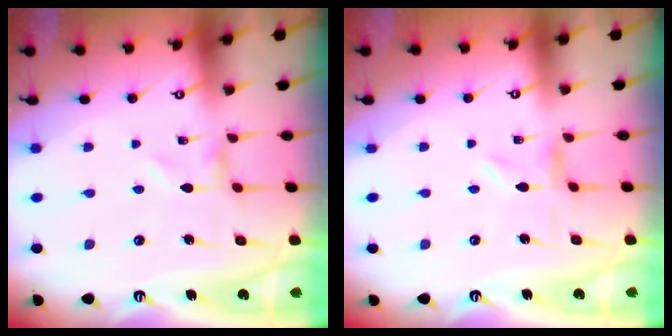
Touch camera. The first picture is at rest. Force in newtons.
{"total": 0.5, "press": 0.4, "slide": 0.3}